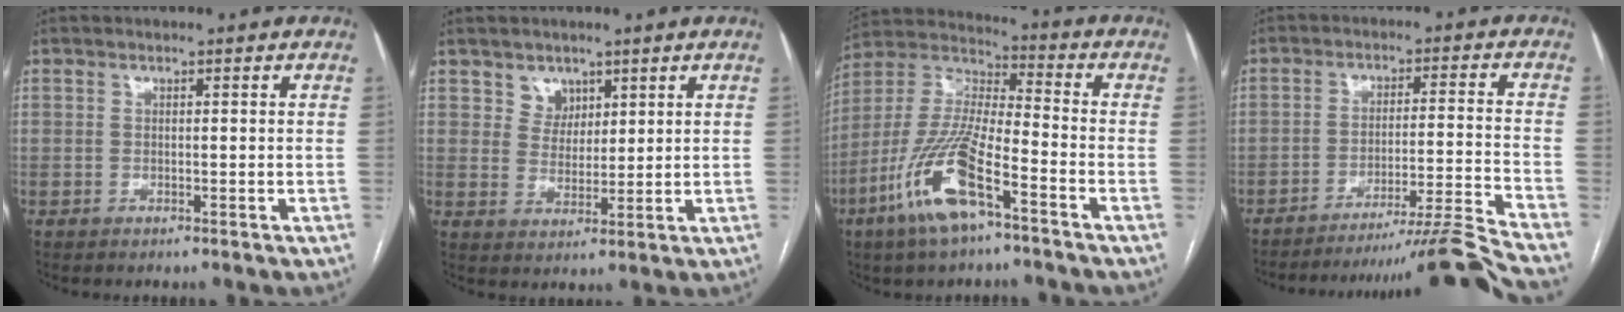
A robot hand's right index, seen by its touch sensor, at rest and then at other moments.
{"total": 3.7, "force": [2.4, 2.8, 0.5], "torque": [-0.004, 0.000, 0.045]}
{"total": 15.2, "force": [-7.8, 3.2, 12.6], "torque": [-0.273, -0.018, -0.146]}
{"total": 15.5, "force": [-14.3, -5.1, 3.4], "torque": [-0.017, -0.003, -0.210]}